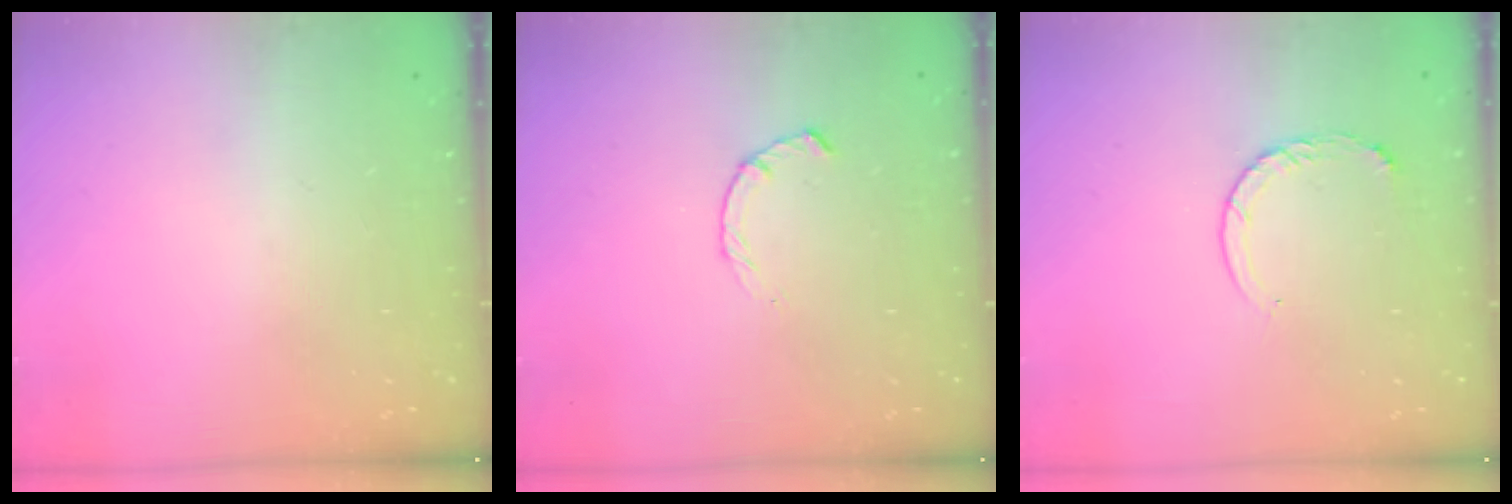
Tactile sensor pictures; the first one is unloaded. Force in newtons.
{"total": 2.3, "press": 2.2, "slide": 0.4}
{"total": 5.7, "press": 5.7, "slide": 0.6}